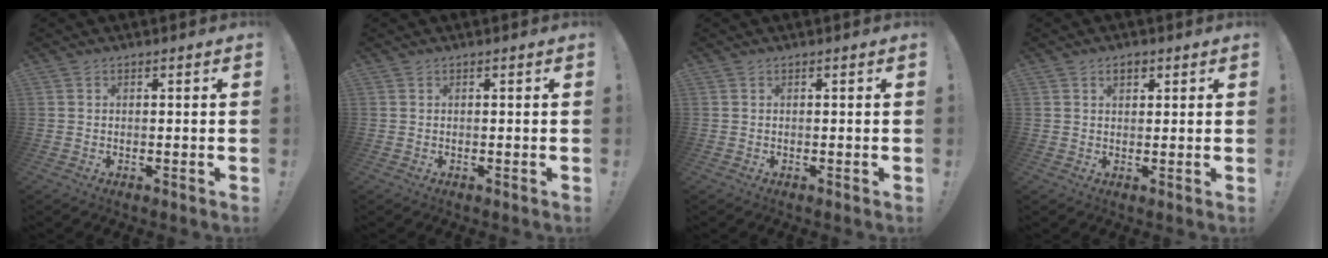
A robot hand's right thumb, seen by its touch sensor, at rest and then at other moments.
{"total": 0.0}
{"total": 0.0}
{"total": 2.8, "force": [1.5, 1.6, 1.7], "torque": [-0.016, -0.004, 0.022]}